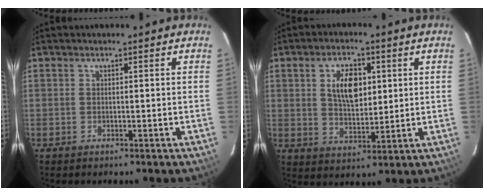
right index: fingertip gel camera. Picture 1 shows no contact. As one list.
[{"total": 8.4, "force": [2.3, 4.4, 6.8], "torque": [-0.121, 0.009, 0.046]}]